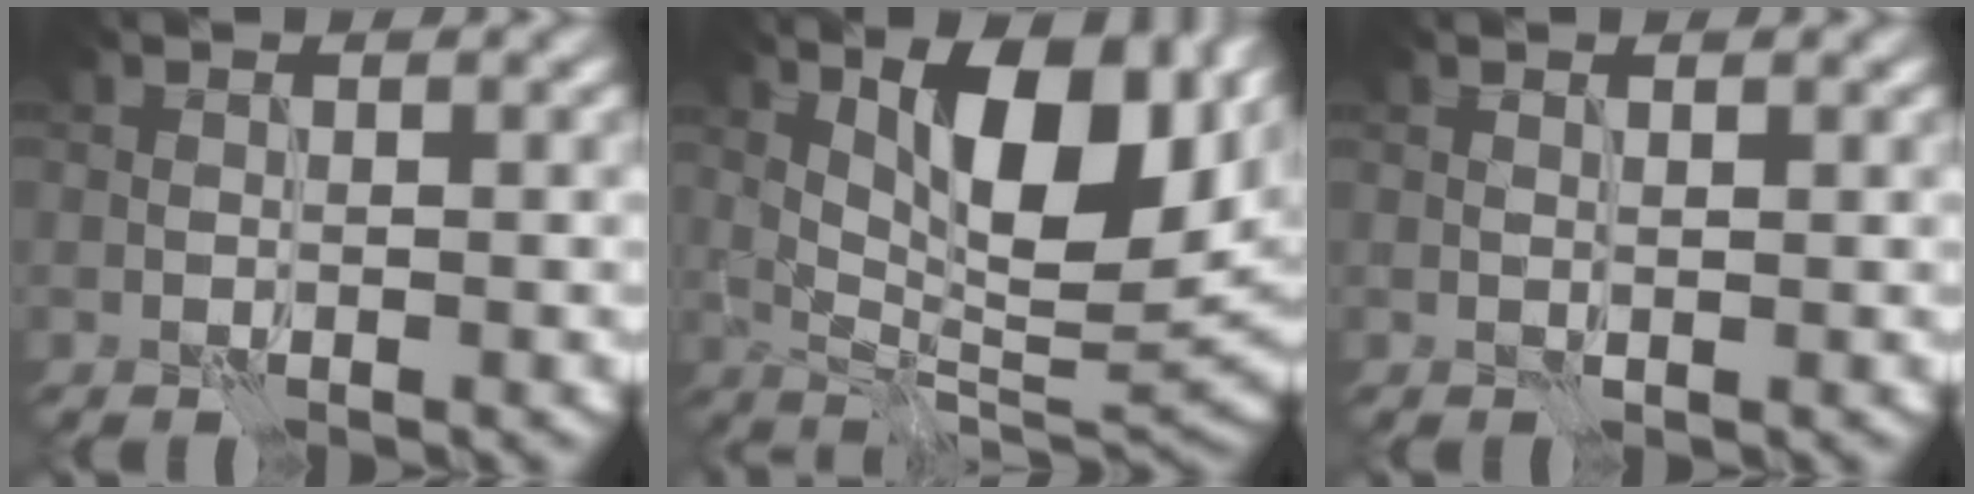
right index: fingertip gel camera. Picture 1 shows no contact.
{"total": 12.4, "force": [4.8, 4.1, 10.7], "torque": [-0.165, 0.006, 0.083]}
{"total": 0.6, "force": [0.3, 0.0, 0.5], "torque": [-0.012, 0.000, 0.004]}